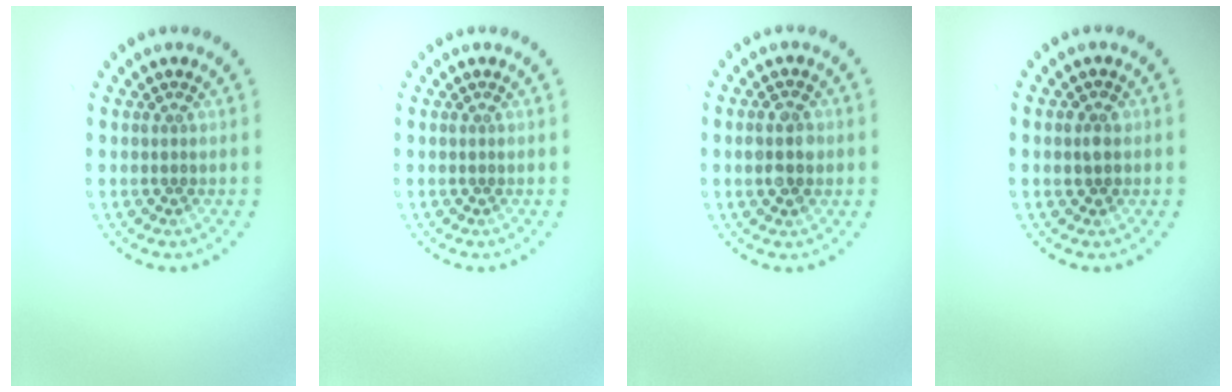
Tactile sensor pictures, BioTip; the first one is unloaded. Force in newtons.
{"total": 0.0}
{"total": 2.8, "press": 2.8, "slide": 0.3}
{"total": 1.6, "press": 1.5, "slide": 0.5}